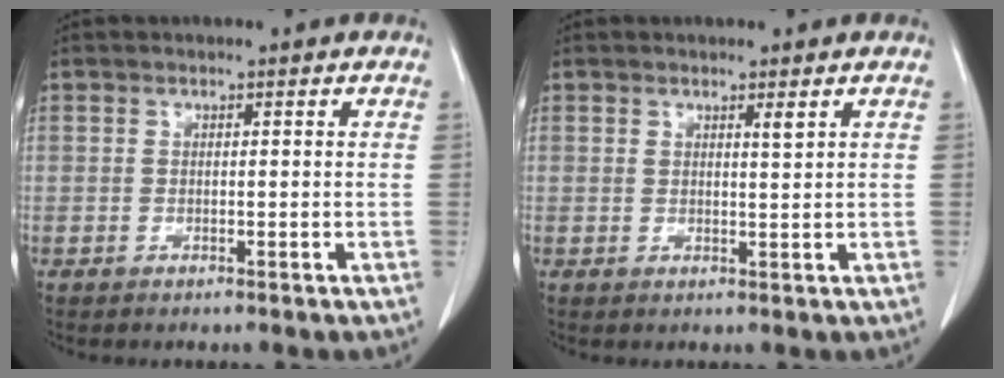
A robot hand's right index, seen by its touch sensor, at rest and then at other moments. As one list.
[{"total": 1.4, "force": [0.9, 0.0, 1.0], "torque": [-0.018, -0.006, 0.015]}]